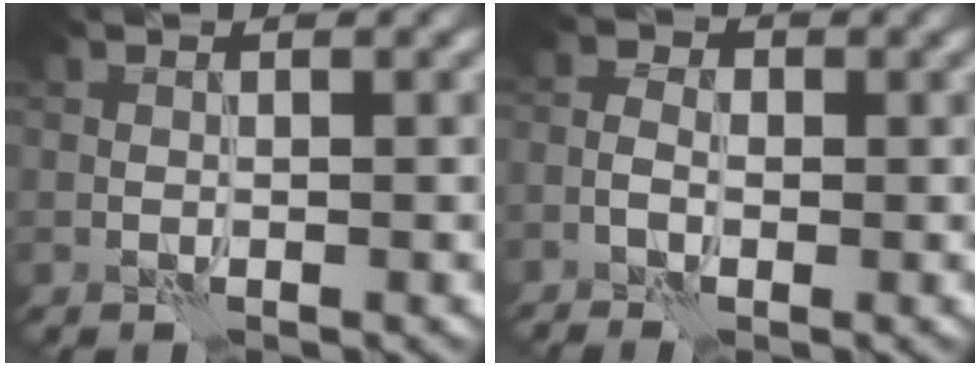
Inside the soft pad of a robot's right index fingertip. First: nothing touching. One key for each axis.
{"total": 2.9, "fx": -1.0, "fy": 1.9, "fz": 1.9, "tx": -0.026, "ty": 0.008, "tz": -0.022}